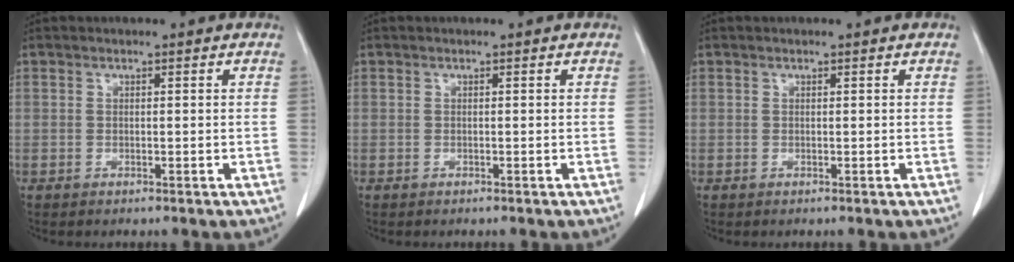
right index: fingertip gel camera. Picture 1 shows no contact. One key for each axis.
{"total": 0.0}
{"total": 0.0}